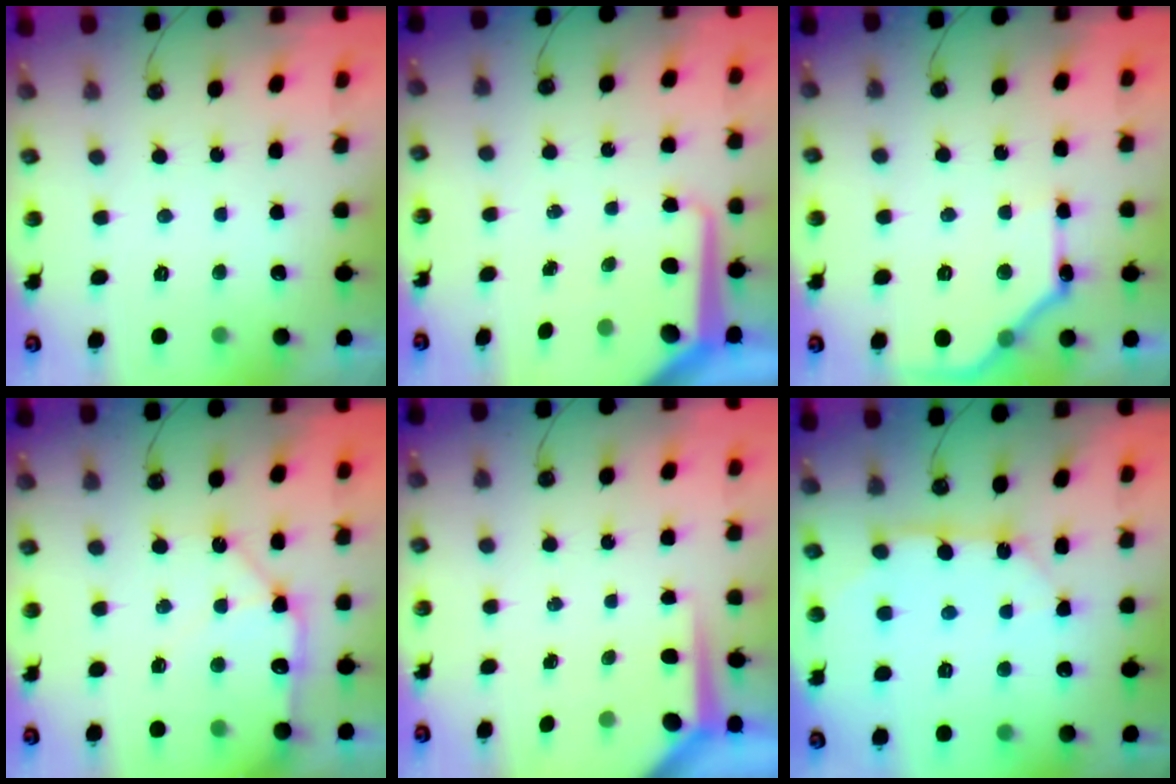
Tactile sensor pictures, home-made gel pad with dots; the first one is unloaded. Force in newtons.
{"total": 10.9, "press": 10.9, "slide": 1.3}
{"total": 15.3, "press": 15.3, "slide": 0.3}
{"total": 11.1, "press": 11.0, "slide": 1.4}
{"total": 4.0, "press": 3.9, "slide": 0.3}
{"total": 10.5, "press": 10.5, "slide": 0.8}